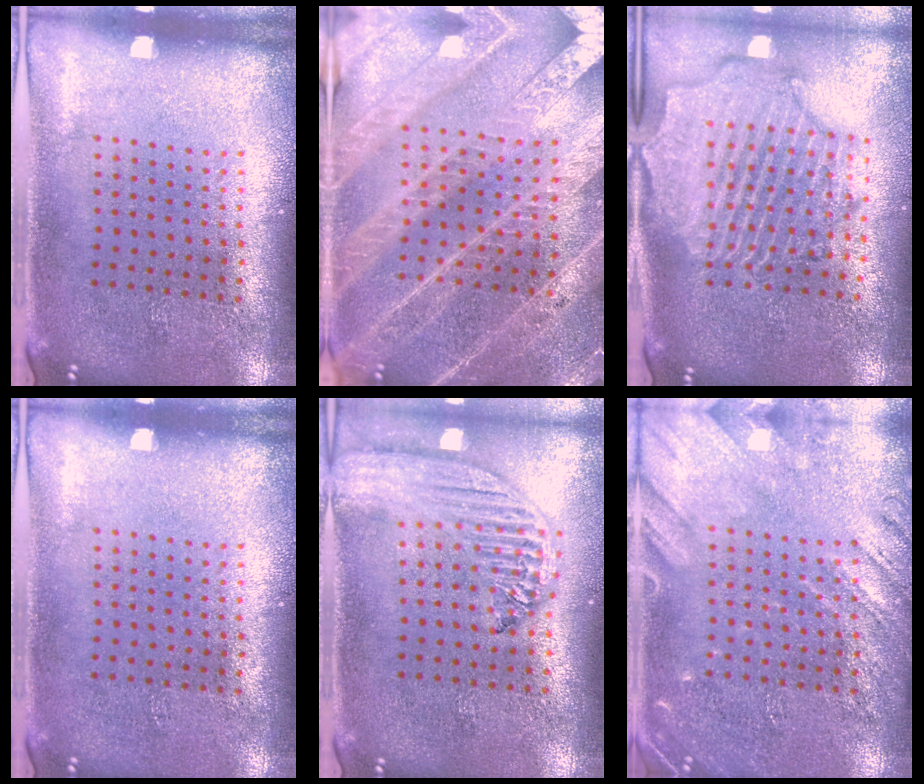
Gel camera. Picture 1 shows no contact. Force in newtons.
{"total": 3.9, "press": 3.6, "slide": 1.5}
{"total": 2.6, "press": 2.4, "slide": 1.1}
{"total": 0.0}
{"total": 2.5, "press": 2.1, "slide": 1.4}
{"total": 2.9, "press": 2.8, "slide": 0.3}